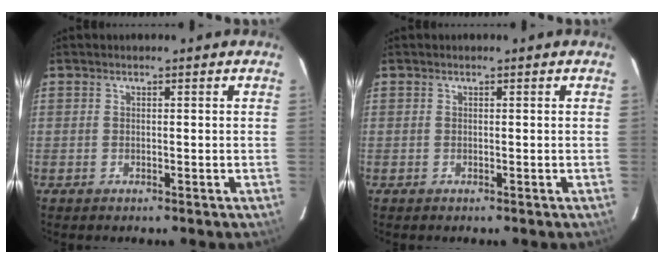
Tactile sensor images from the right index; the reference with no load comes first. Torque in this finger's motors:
{"motor_torque": [0.00, 0.00, 0.01, 0.00]}